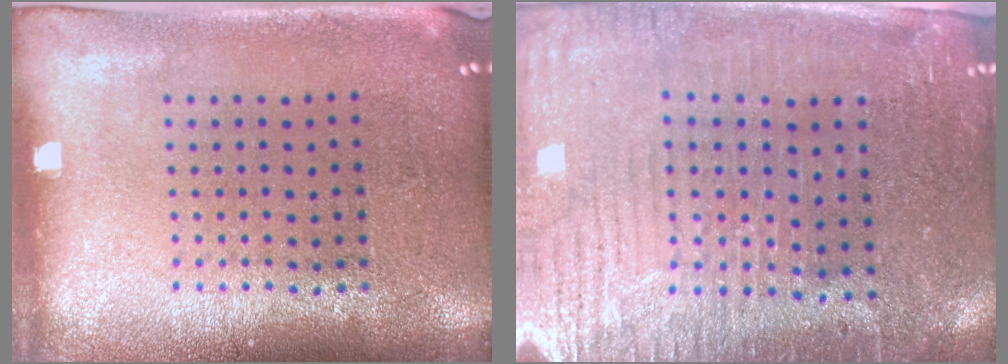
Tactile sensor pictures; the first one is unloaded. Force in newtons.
{"total": 3.7, "press": 3.4, "slide": 1.5}